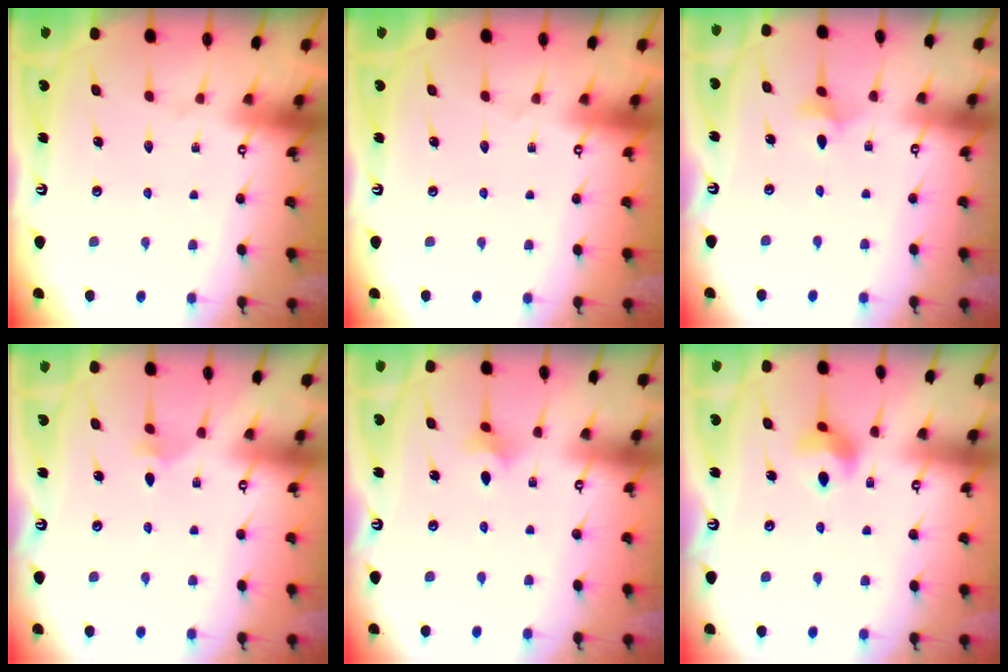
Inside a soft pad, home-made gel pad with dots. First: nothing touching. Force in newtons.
{"total": 0.0}
{"total": 3.4, "press": 3.3, "slide": 0.5}
{"total": 2.2, "press": 2.1, "slide": 0.6}
{"total": 3.4, "press": 3.3, "slide": 0.9}
{"total": 8.7, "press": 8.6, "slide": 1.2}